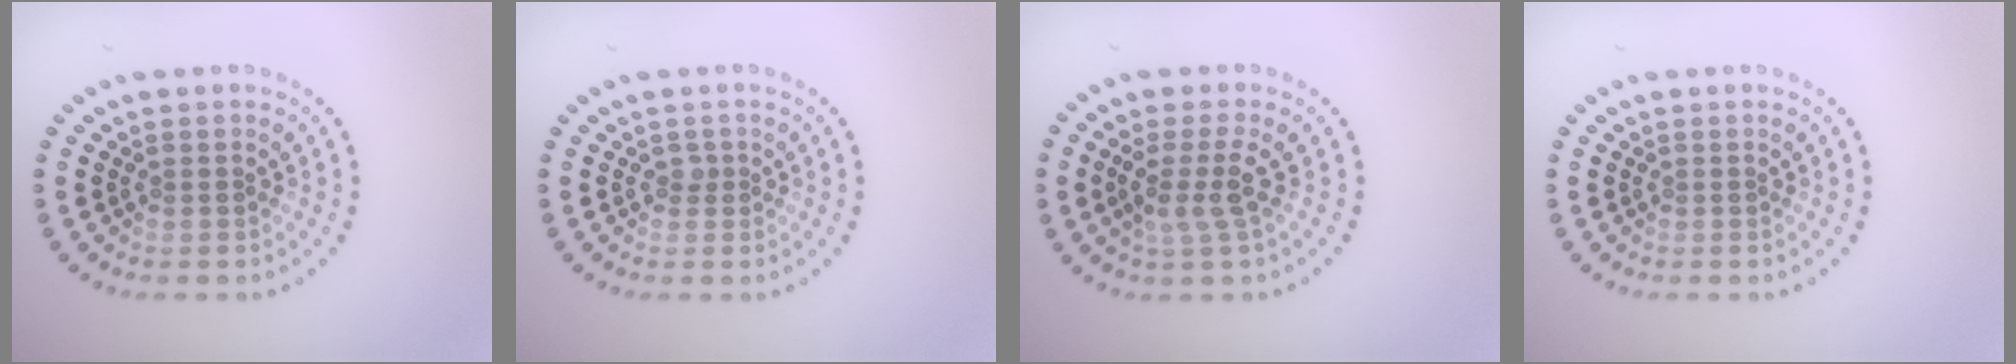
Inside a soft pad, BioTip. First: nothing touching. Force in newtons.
{"total": 0.7, "press": 0.5, "slide": 0.5}
{"total": 2.7, "press": 2.1, "slide": 1.6}
{"total": 0.0}